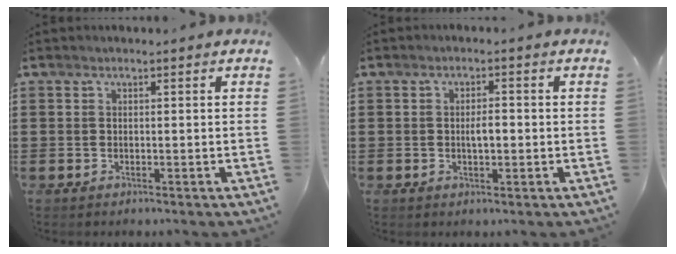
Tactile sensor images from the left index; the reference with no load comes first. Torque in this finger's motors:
{"motor_torque": [0.05, 0.02, 0.03, 0.03]}